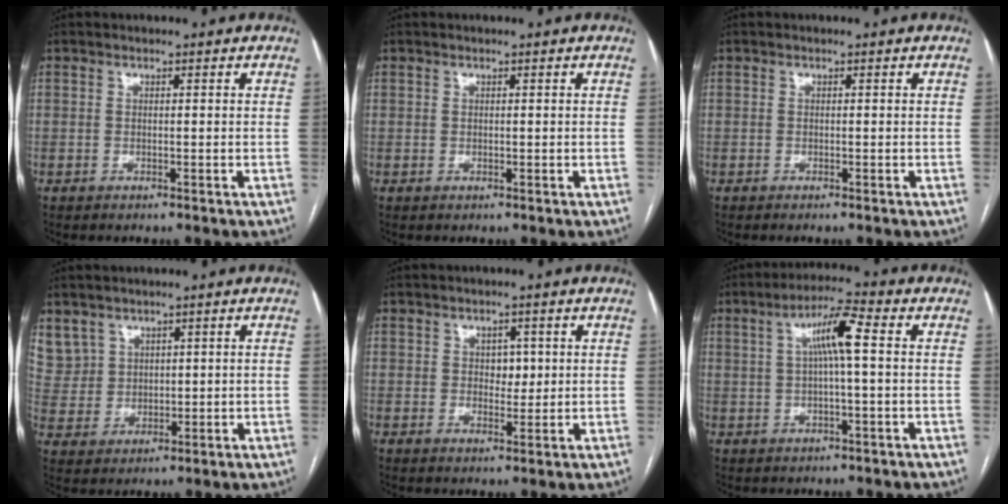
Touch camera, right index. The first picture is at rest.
{"total": 0.0}
{"total": 0.0}
{"total": 8.3, "force": [4.9, 6.6, 0.9], "torque": [-0.034, 0.021, 0.118]}
{"total": 2.7, "force": [0.6, 1.9, 1.9], "torque": [-0.018, 0.000, 0.010]}
{"total": 6.8, "force": [1.3, 0.5, 6.6], "torque": [-0.118, 0.018, 0.020]}